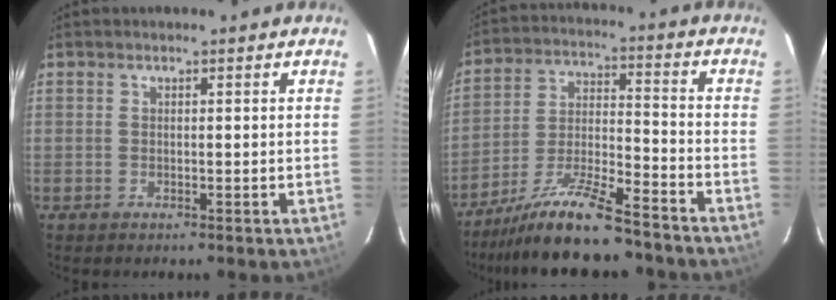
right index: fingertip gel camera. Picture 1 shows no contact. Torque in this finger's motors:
{"motor_torque": [1.24, -0.90, 0.73, 0.10]}